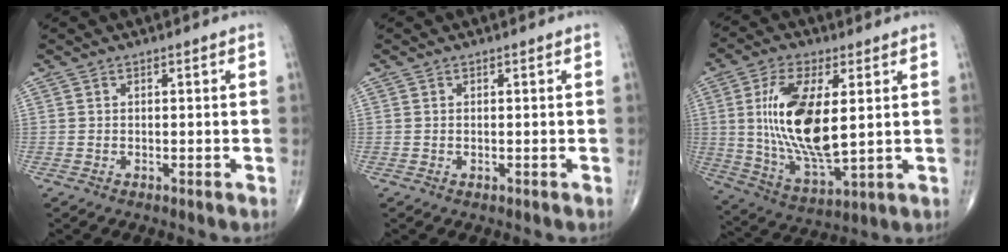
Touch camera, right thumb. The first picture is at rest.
{"total": 0.0}
{"total": 17.7, "force": [2.5, 7.5, 15.8], "torque": [-0.302, -0.021, 0.054]}